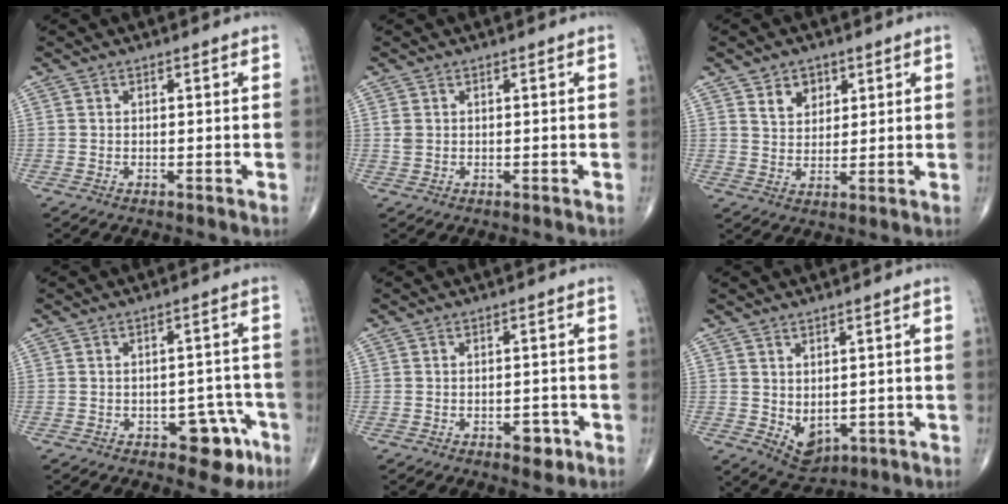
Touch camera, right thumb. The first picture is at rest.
{"total": 1.3, "force": [0.2, 1.0, 0.8], "torque": [-0.020, 0.003, 0.009]}
{"total": 5.4, "force": [2.8, 3.9, 2.5], "torque": [-0.018, -0.018, 0.051]}
{"total": 7.0, "force": [-3.6, 3.9, 4.6], "torque": [-0.024, 0.029, -0.041]}
{"total": 3.2, "force": [-1.7, 1.7, 2.2], "torque": [-0.019, 0.009, -0.019]}
{"total": 5.3, "force": [-0.3, 3.5, 4.0], "torque": [-0.048, -0.008, 0.018]}